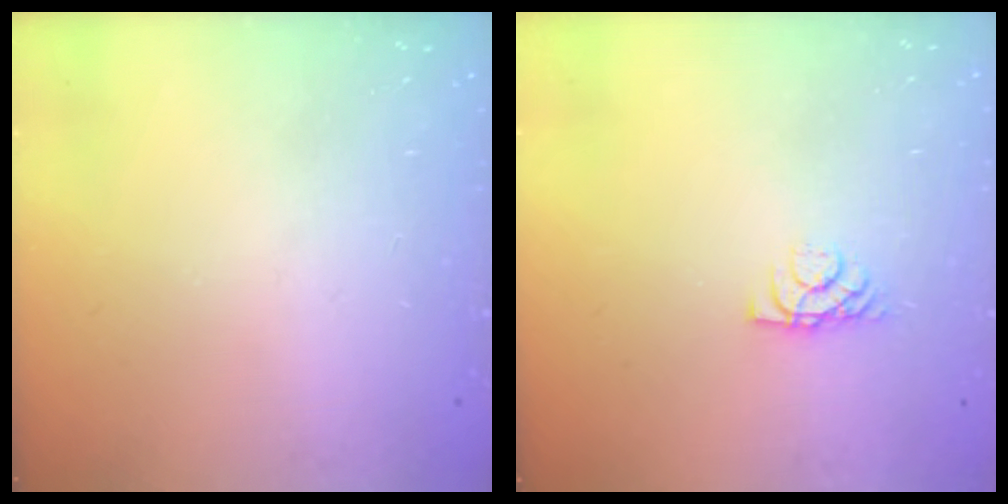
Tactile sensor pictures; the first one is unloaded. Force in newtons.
{"total": 6.5, "press": 6.5, "slide": 0.6}